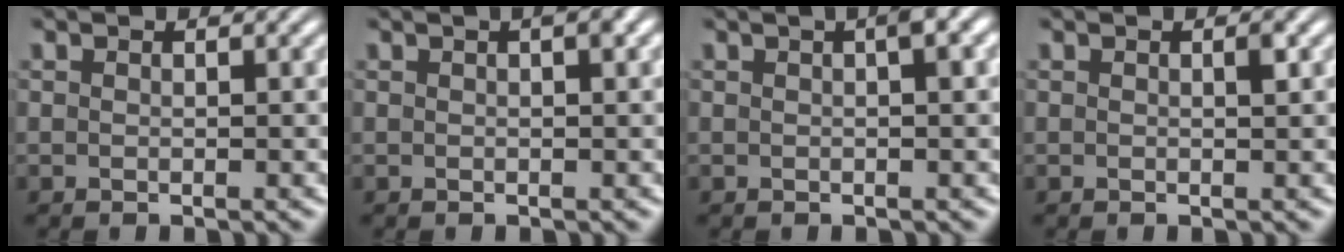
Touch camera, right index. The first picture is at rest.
{"total": 1.6, "force": [0.7, 0.3, 1.4], "torque": [-0.009, 0.011, 0.006]}
{"total": 1.9, "force": [0.6, 0.2, 1.8], "torque": [-0.015, 0.015, 0.003]}
{"total": 0.5, "force": [0.1, 0.1, 0.5], "torque": [-0.005, 0.002, -0.001]}